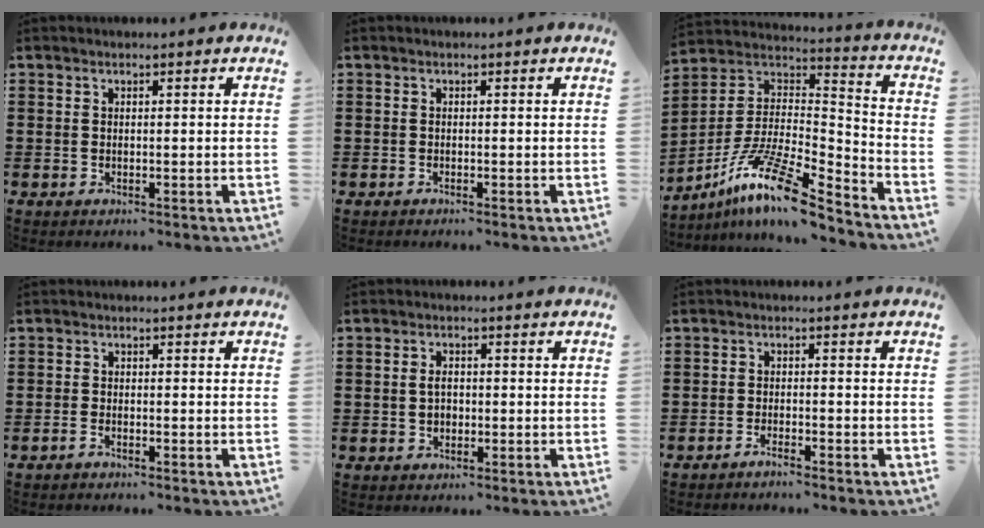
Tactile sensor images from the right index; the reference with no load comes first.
{"total": 0.6, "force": [-0.6, -0.2, 0.1], "torque": [-0.003, -0.005, -0.011]}
{"total": 14.2, "force": [-10.5, 2.4, 9.2], "torque": [-0.175, 0.017, -0.201]}
{"total": 1.2, "force": [-1.1, 0.0, 0.3], "torque": [-0.009, -0.004, -0.022]}
{"total": 2.4, "force": [-0.2, 1.5, 1.8], "torque": [-0.038, 0.002, -0.003]}
{"total": 1.8, "force": [-1.8, -0.3, 0.3], "torque": [-0.008, 0.000, -0.034]}